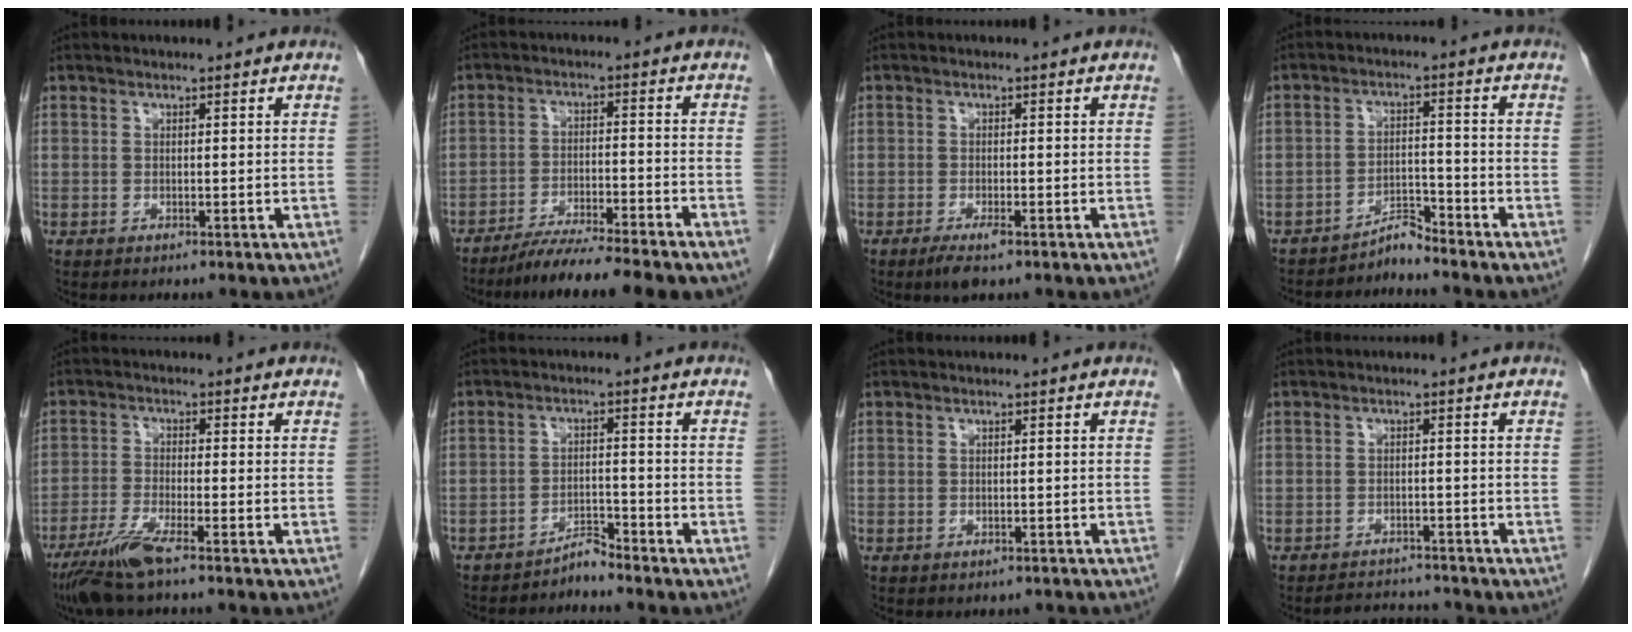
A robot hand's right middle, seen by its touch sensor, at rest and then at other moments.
{"total": 9.8, "force": [-8.3, -0.2, 5.2], "torque": [-0.075, -0.022, -0.133]}
{"total": 2.9, "force": [-1.7, 0.6, 2.2], "torque": [-0.042, -0.005, -0.029]}
{"total": 3.3, "force": [-3.3, -0.1, 0.0], "torque": [0.005, -0.008, -0.057]}
{"total": 6.3, "force": [-4.5, -0.2, 4.4], "torque": [-0.093, -0.021, -0.092]}
{"total": 2.7, "force": [-2.7, 0.0, 0.2], "torque": [0.002, -0.009, -0.048]}
{"total": 1.0, "force": [-0.8, 0.5, 0.2], "torque": [-0.004, 0.001, -0.012]}
{"total": 4.1, "force": [-4.0, 0.4, -0.3], "torque": [0.004, 0.001, -0.062]}